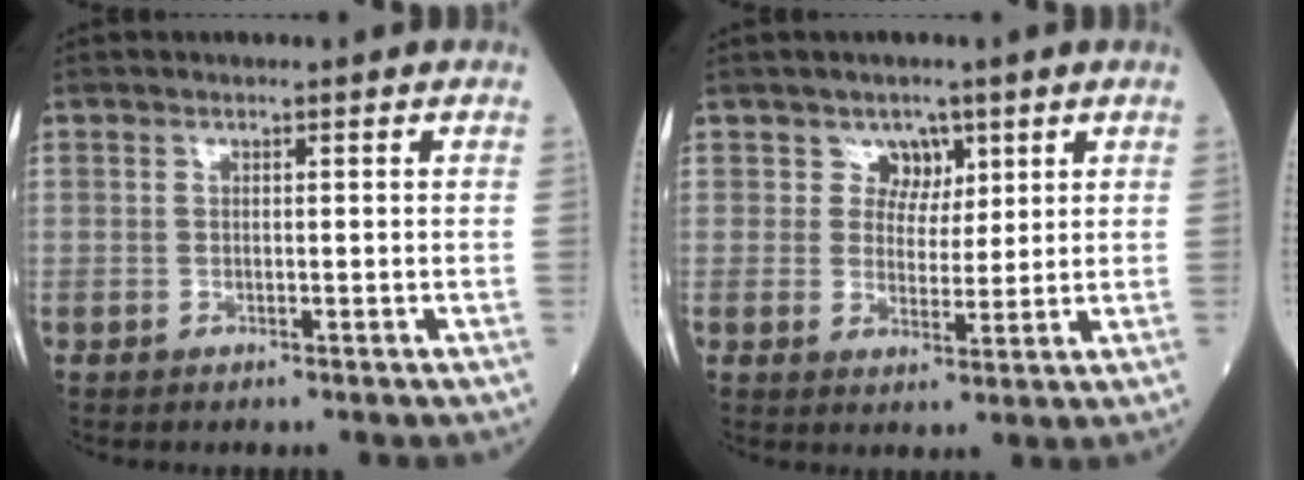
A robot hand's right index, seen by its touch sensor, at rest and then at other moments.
{"total": 3.6, "force": [2.1, 2.8, 0.8], "torque": [-0.005, 0.003, 0.035]}